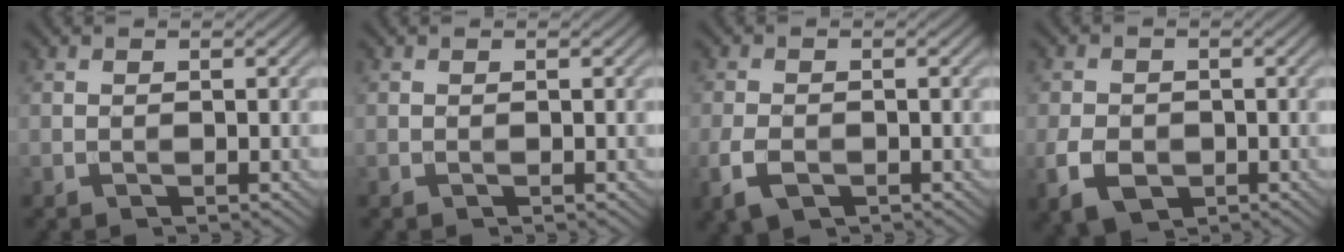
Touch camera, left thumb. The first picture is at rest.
{"total": 0.0}
{"total": 3.4, "force": [-1.6, 1.8, 2.3], "torque": [-0.059, -0.009, -0.034]}
{"total": 4.4, "force": [-1.5, 3.2, 2.6], "torque": [-0.062, -0.012, -0.032]}